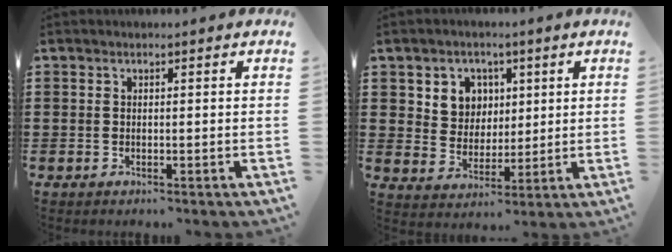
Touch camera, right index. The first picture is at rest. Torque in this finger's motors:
{"motor_torque": [0.20, 0.09, 0.18, 0.07]}